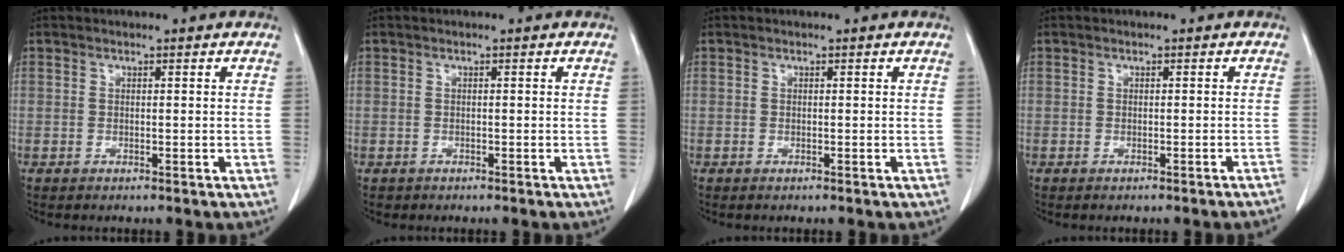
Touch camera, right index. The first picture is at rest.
{"total": 0.6, "force": [-0.4, 0.5, -0.1], "torque": [-0.008, 0.003, -0.008]}
{"total": 0.0}
{"total": 1.9, "force": [-1.7, -0.5, 0.8], "torque": [-0.011, 0.011, -0.022]}